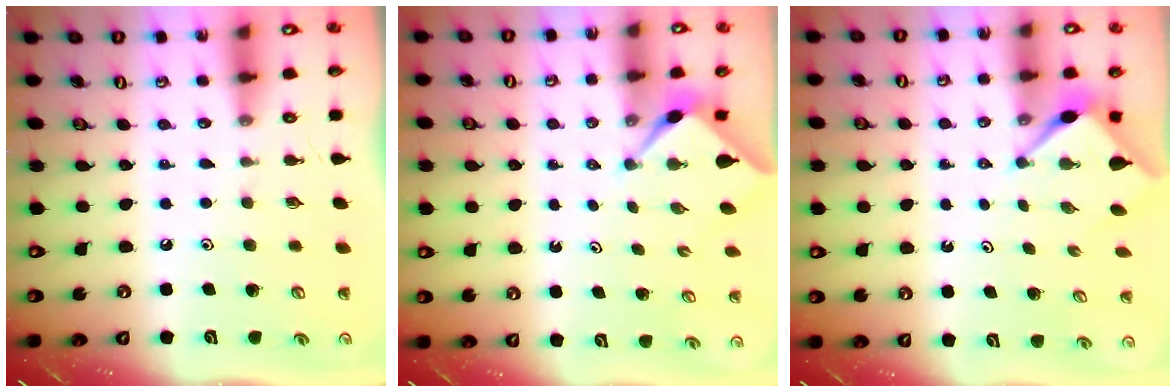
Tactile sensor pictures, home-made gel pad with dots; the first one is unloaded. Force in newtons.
{"total": 2.4, "press": 2.4, "slide": 0.3}
{"total": 2.9, "press": 2.9, "slide": 0.3}